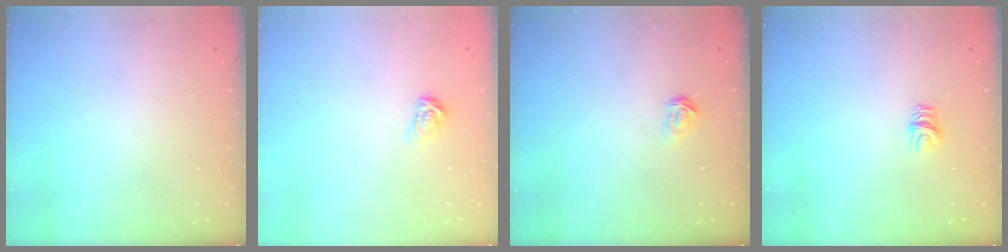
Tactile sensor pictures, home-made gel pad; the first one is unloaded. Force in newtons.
{"total": 3.7, "press": 3.7, "slide": 0.3}
{"total": 1.8, "press": 1.8, "slide": 0.2}
{"total": 5.8, "press": 5.8, "slide": 0.6}